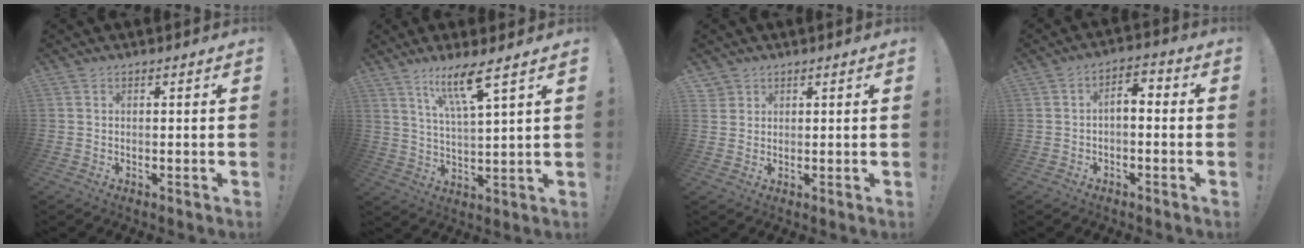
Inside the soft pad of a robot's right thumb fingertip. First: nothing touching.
{"total": 10.7, "force": [6.9, 1.1, 8.2], "torque": [-0.139, -0.030, 0.109]}
{"total": 2.2, "force": [1.5, 1.6, 0.1], "torque": [0.001, -0.010, 0.028]}
{"total": 4.3, "force": [-1.4, 2.3, 3.4], "torque": [-0.054, 0.009, -0.026]}